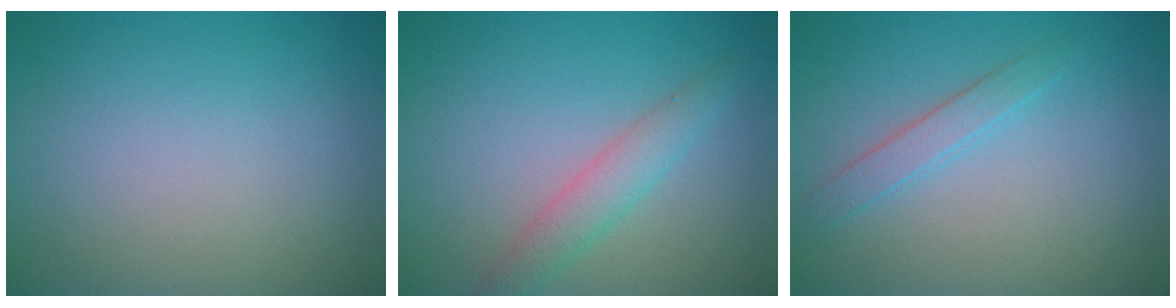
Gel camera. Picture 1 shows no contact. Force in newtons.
{"total": 2.7, "press": 2.7, "slide": 0.1}
{"total": 1.7, "press": 1.7, "slide": 0.1}